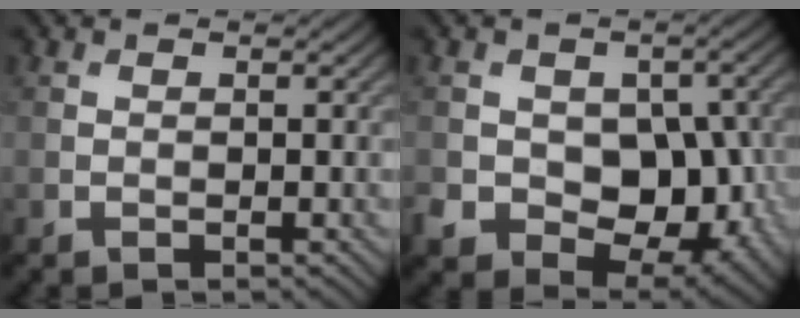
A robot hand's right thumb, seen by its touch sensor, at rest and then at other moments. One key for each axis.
{"total": 11.2, "fx": -2.4, "fy": 8.5, "fz": 7.0, "tx": -0.119, "ty": -0.027, "tz": -0.035}